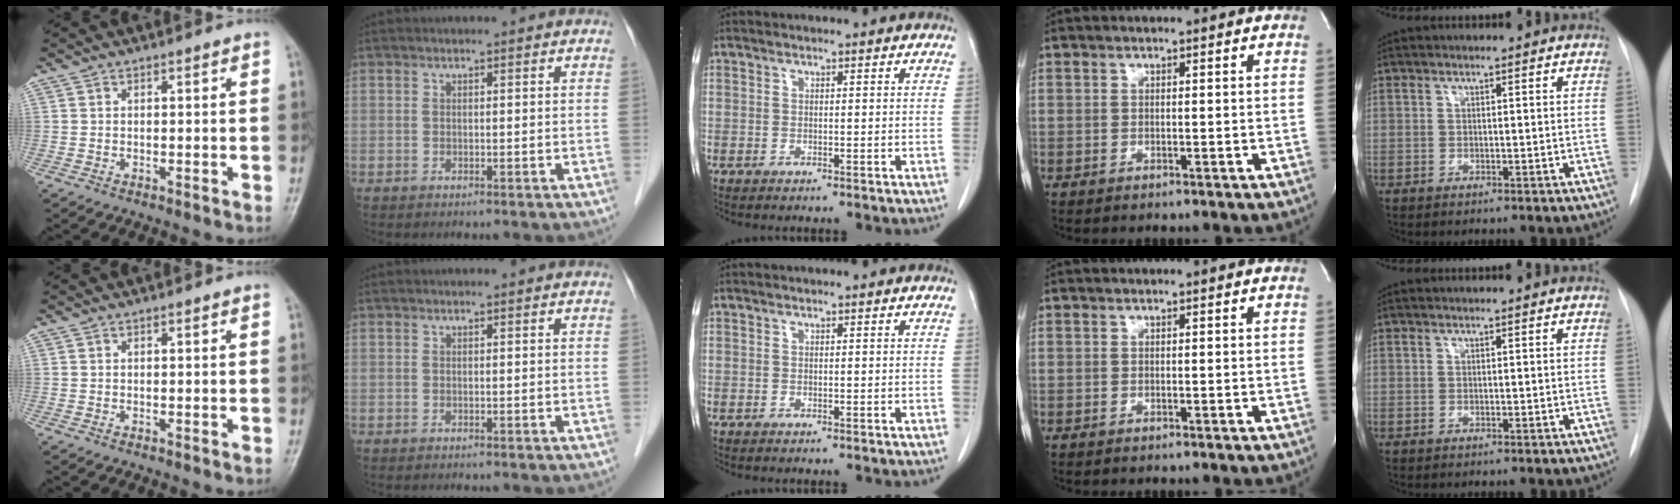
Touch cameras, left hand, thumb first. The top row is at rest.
{}